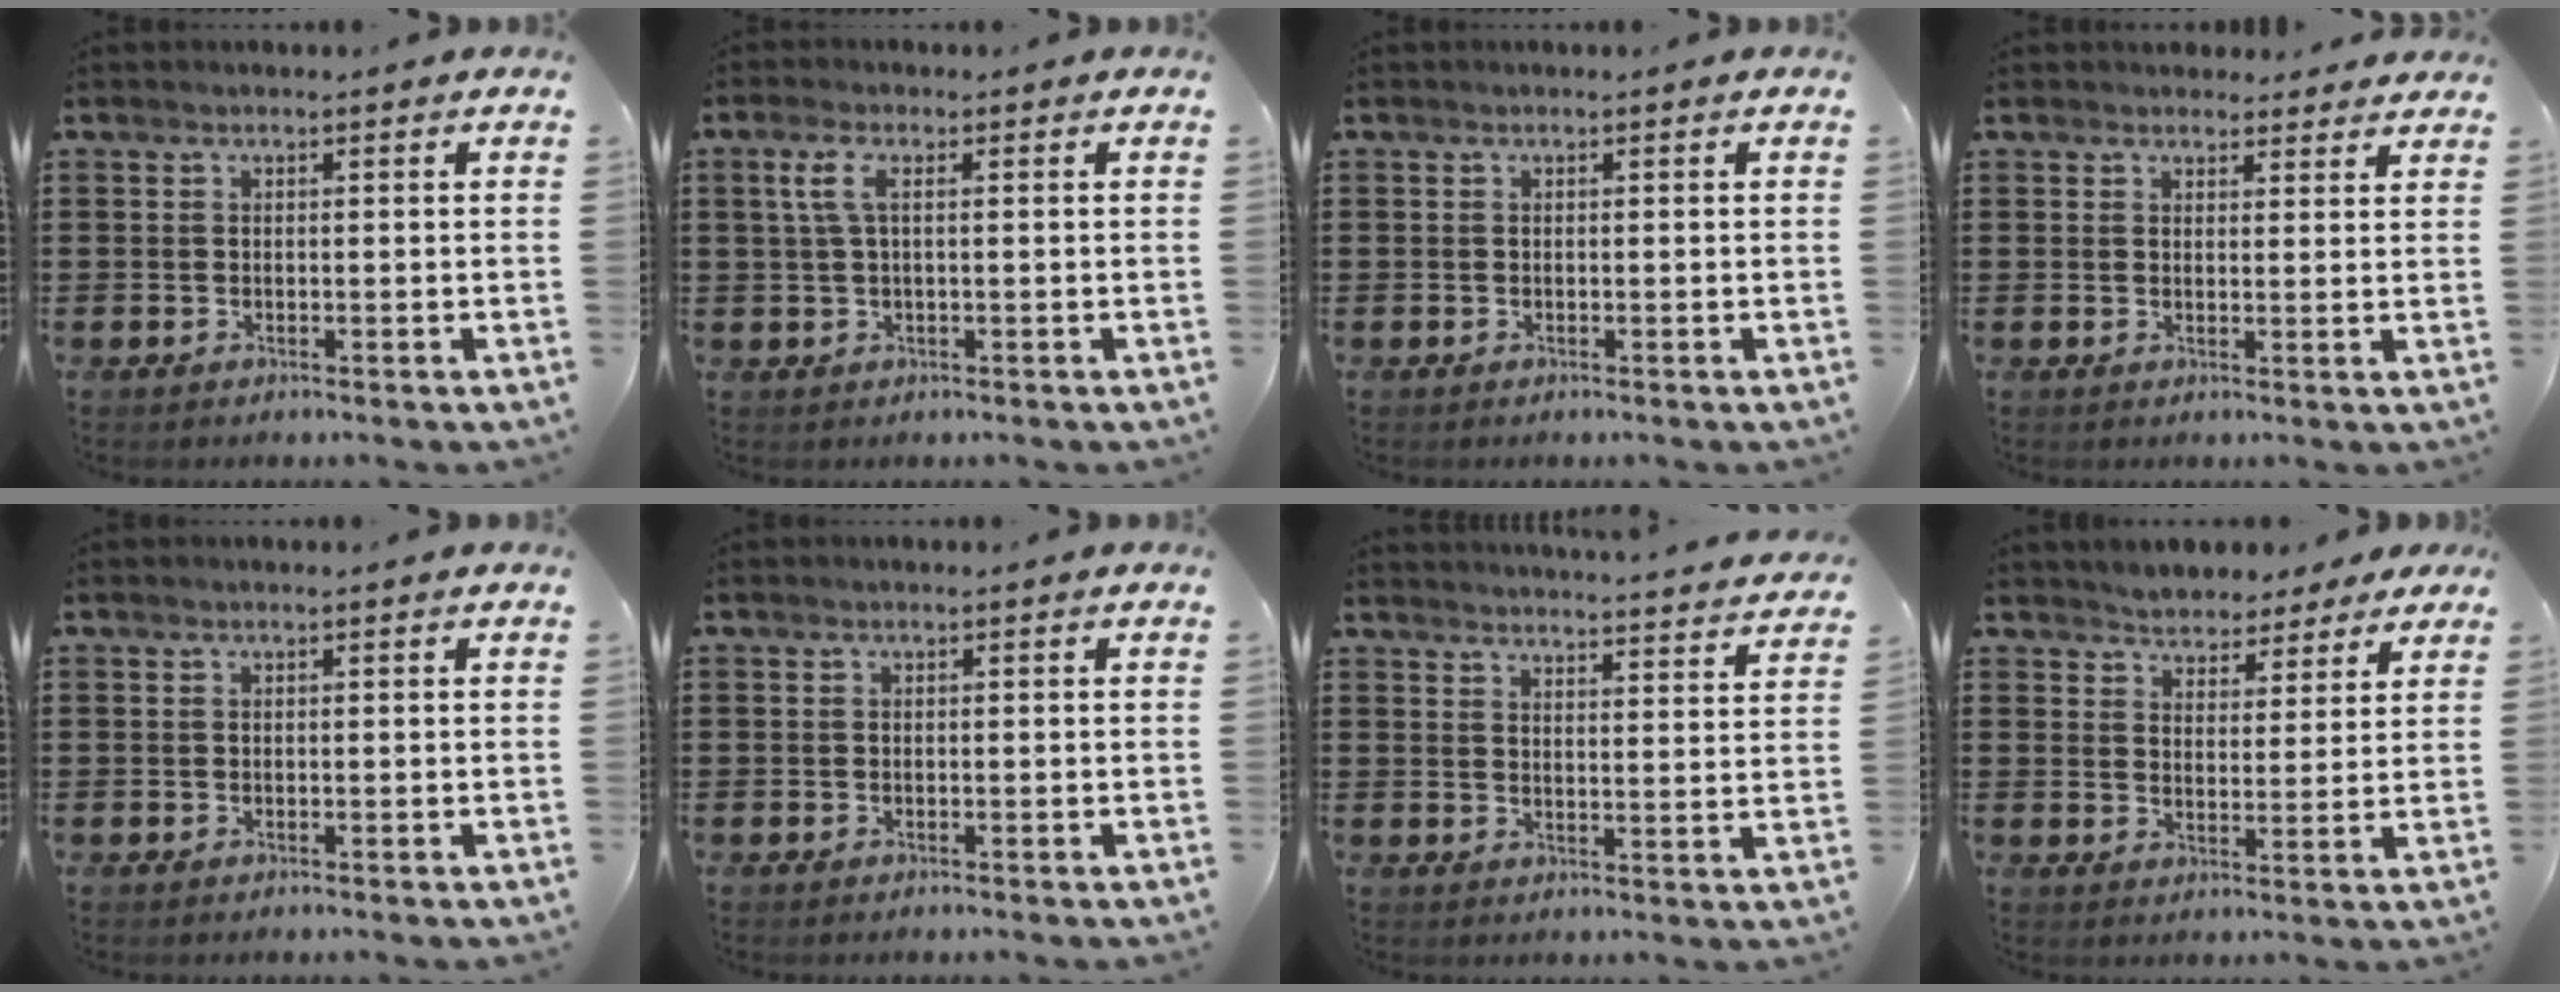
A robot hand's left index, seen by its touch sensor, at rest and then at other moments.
{"total": 3.3, "force": [0.7, 1.0, 3.0], "torque": [-0.077, 0.000, 0.007]}
{"total": 0.0}
{"total": 2.7, "force": [2.6, 0.8, 0.2], "torque": [-0.003, -0.006, 0.048]}
{"total": 0.0}
{"total": 0.0}
{"total": 3.7, "force": [3.6, -0.7, 0.0], "torque": [-0.008, -0.033, 0.058]}
{"total": 3.8, "force": [3.5, 1.3, -0.6], "torque": [-0.010, -0.010, 0.062]}